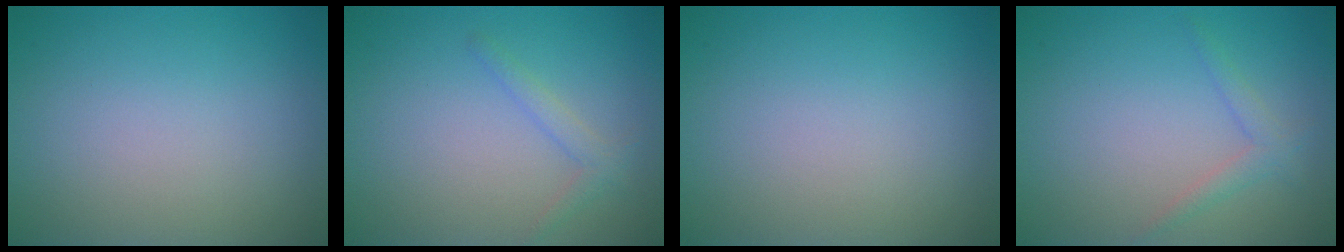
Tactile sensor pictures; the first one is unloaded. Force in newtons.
{"total": 1.4, "press": 1.4, "slide": 0.1}
{"total": 0.0}
{"total": 1.4, "press": 1.4, "slide": 0.1}